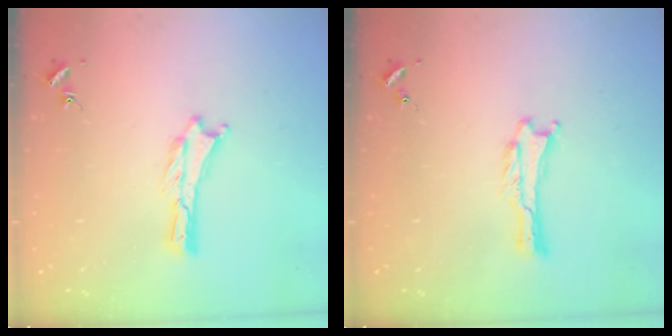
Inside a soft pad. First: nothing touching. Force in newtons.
{"total": 0.0}